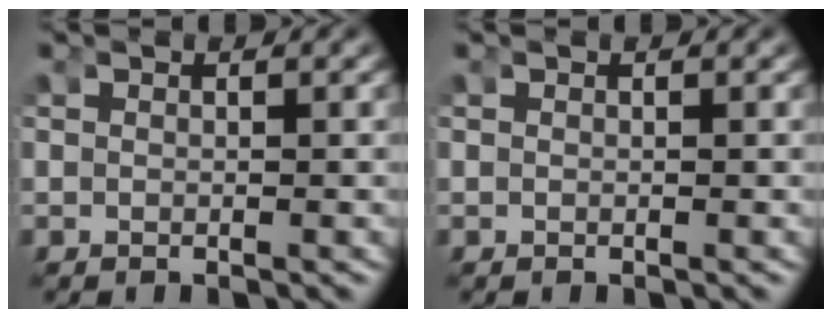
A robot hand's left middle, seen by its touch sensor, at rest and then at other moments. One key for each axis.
{"total": 0.0}